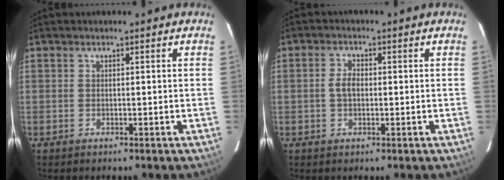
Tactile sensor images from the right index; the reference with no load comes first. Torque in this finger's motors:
{"motor_torque": [0.22, 0.07, 0.06, 0.04]}